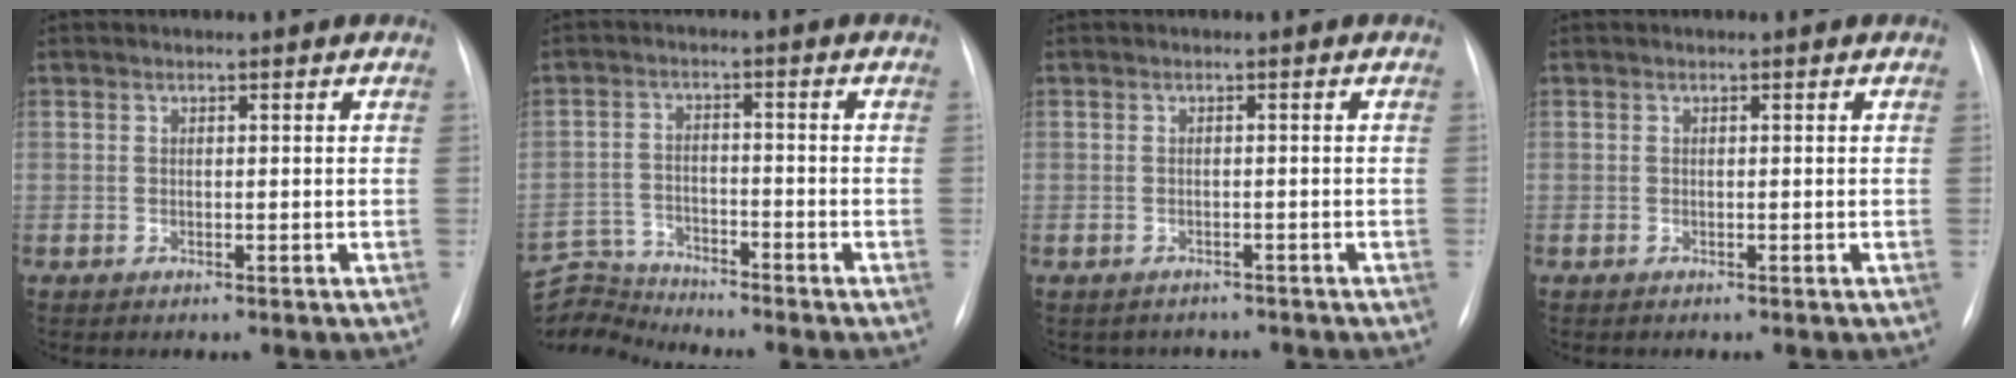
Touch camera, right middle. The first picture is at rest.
{"total": 8.0, "force": [-8.0, -0.4, -0.8], "torque": [0.001, 0.008, -0.152]}
{"total": 3.6, "force": [-3.2, 1.6, -0.1], "torque": [0.001, 0.009, -0.038]}
{"total": 0.0}